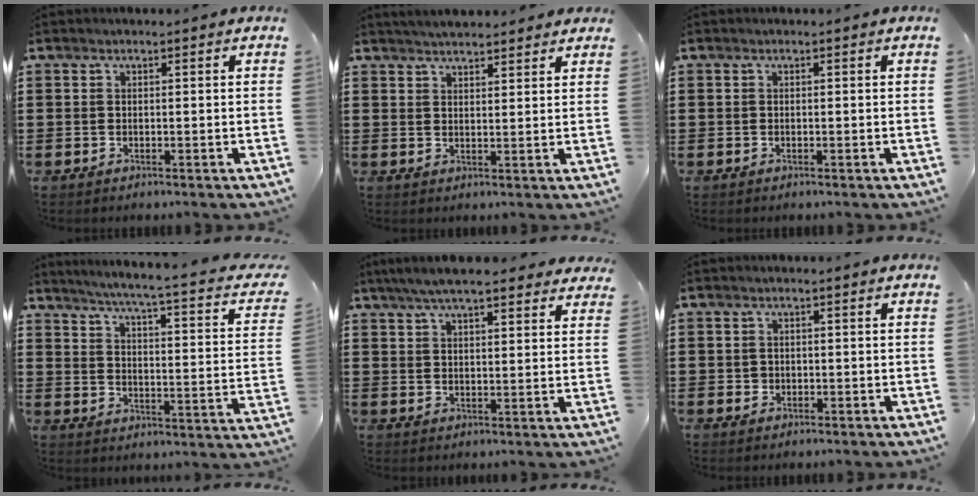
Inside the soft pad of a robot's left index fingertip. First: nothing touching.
{"total": 3.2, "force": [3.1, 0.2, 0.5], "torque": [-0.017, -0.004, 0.059]}
{"total": 0.0}
{"total": 4.6, "force": [3.3, -0.9, 3.0], "torque": [-0.077, -0.038, 0.044]}
{"total": 6.3, "force": [5.5, 0.9, 3.0], "torque": [-0.071, -0.010, 0.102]}
{"total": 0.8, "force": [0.1, 0.8, 0.3], "torque": [-0.008, 0.006, 0.001]}